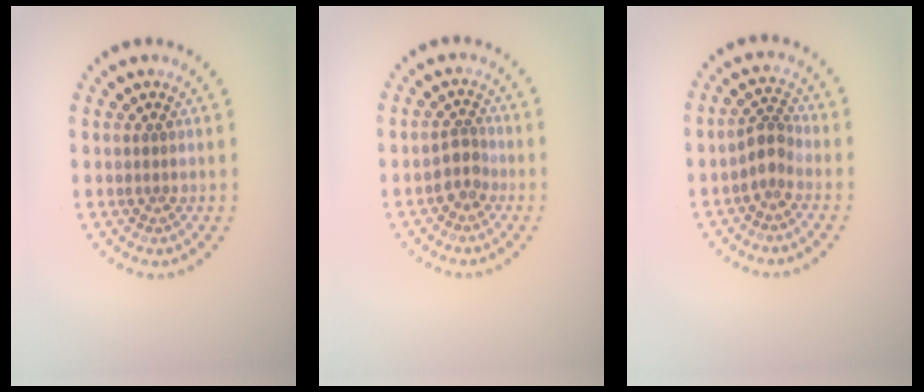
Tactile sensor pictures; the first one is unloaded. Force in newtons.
{"total": 1.8, "press": 1.4, "slide": 1.2}
{"total": 2.0, "press": 1.6, "slide": 1.2}